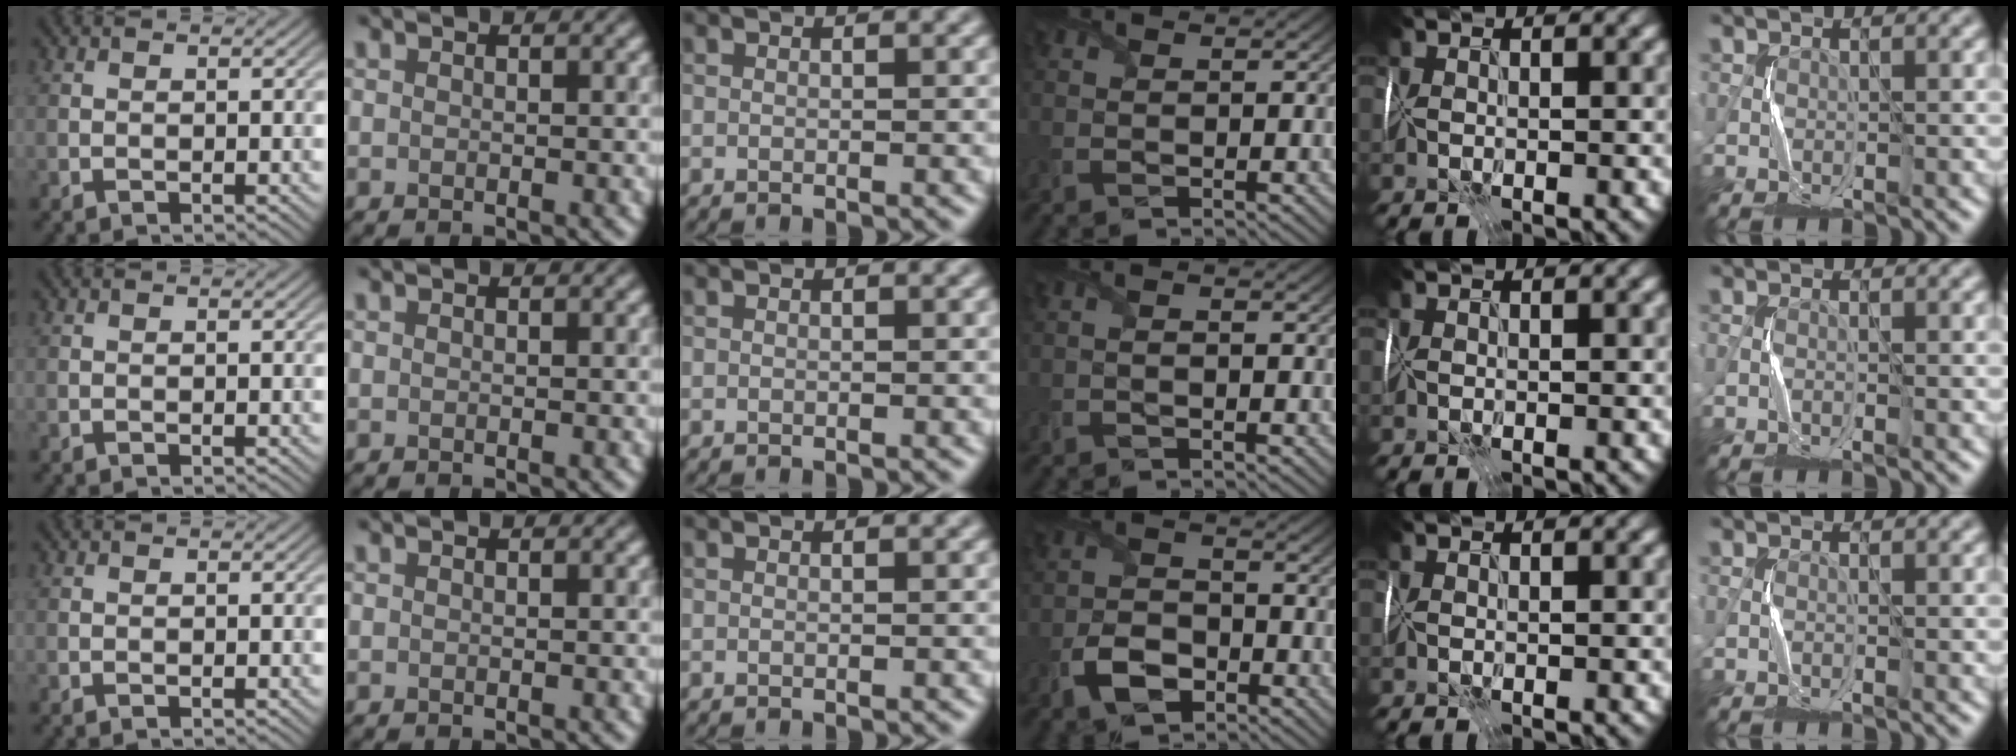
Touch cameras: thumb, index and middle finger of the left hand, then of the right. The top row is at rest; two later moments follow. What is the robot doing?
{"motion": "wrap", "object": "plastic wrap"}